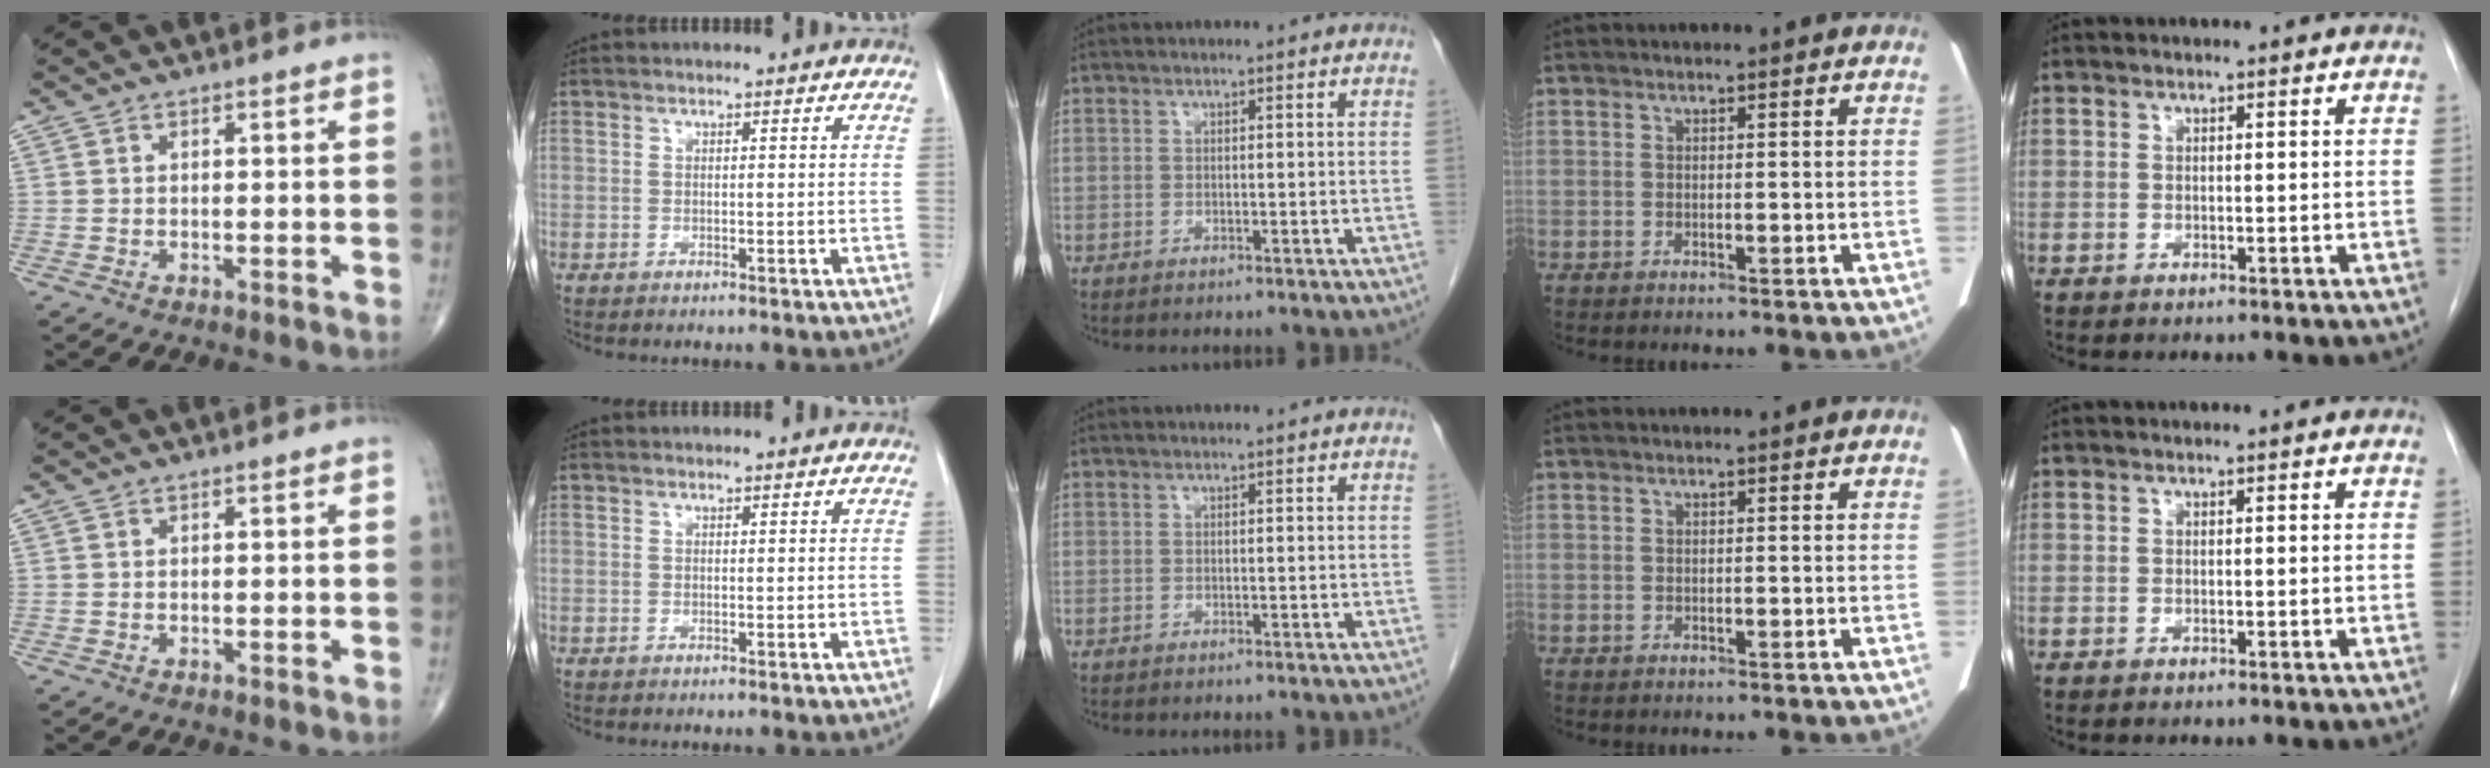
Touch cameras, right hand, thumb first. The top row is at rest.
{}